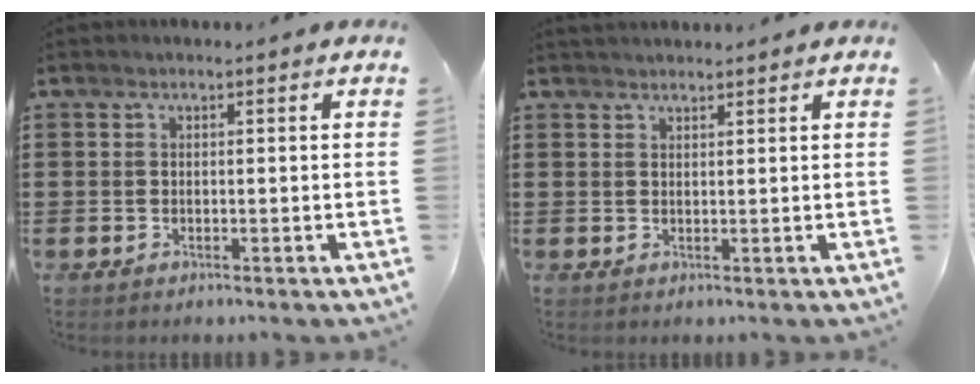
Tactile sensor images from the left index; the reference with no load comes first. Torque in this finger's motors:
{"motor_torque": [-0.10, 0.65, 0.14, 0.06]}